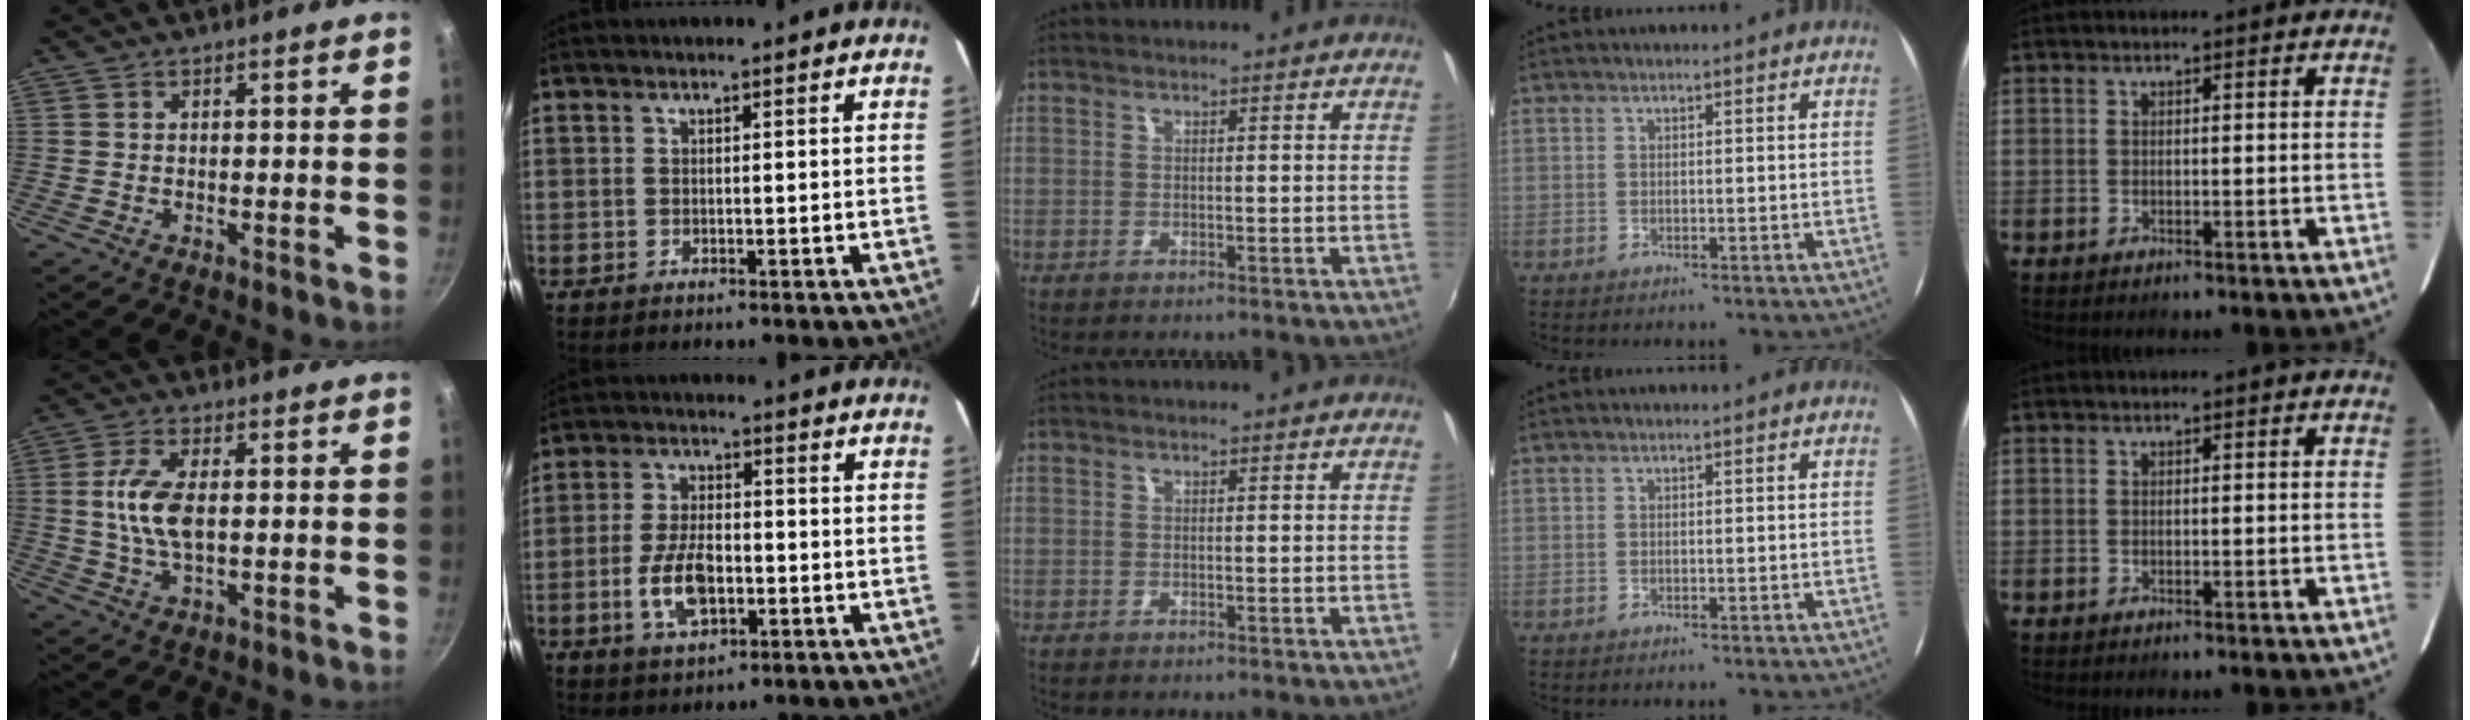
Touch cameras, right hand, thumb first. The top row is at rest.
{"thumb": {"total": 8.8, "force": [0.5, 4.2, 7.7], "torque": [-0.155, 0.004, 0.006]}, "index": {"total": 9.3, "force": [-2.7, 4.8, 7.5], "torque": [-0.153, 0.001, -0.044]}}